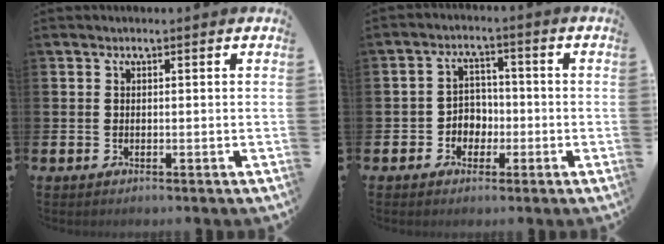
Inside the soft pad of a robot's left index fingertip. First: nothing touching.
{"total": 3.4, "force": [-1.2, 3.1, 0.9], "torque": [-0.023, 0.003, -0.032]}